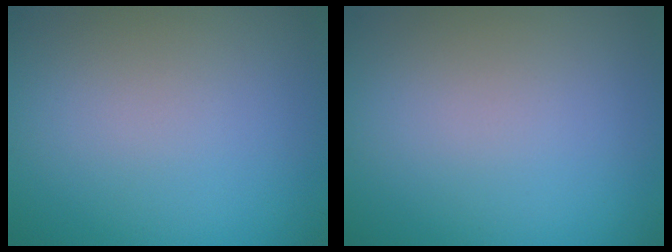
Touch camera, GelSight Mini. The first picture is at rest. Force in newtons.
{"total": 0.0}